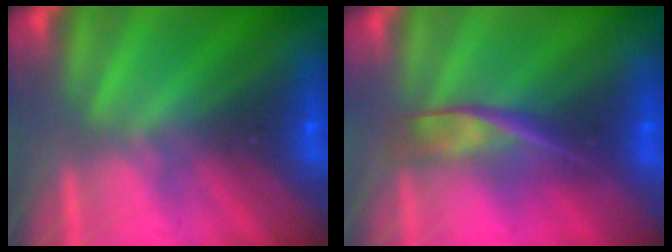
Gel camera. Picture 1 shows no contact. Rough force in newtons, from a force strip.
{"total": 2.4}